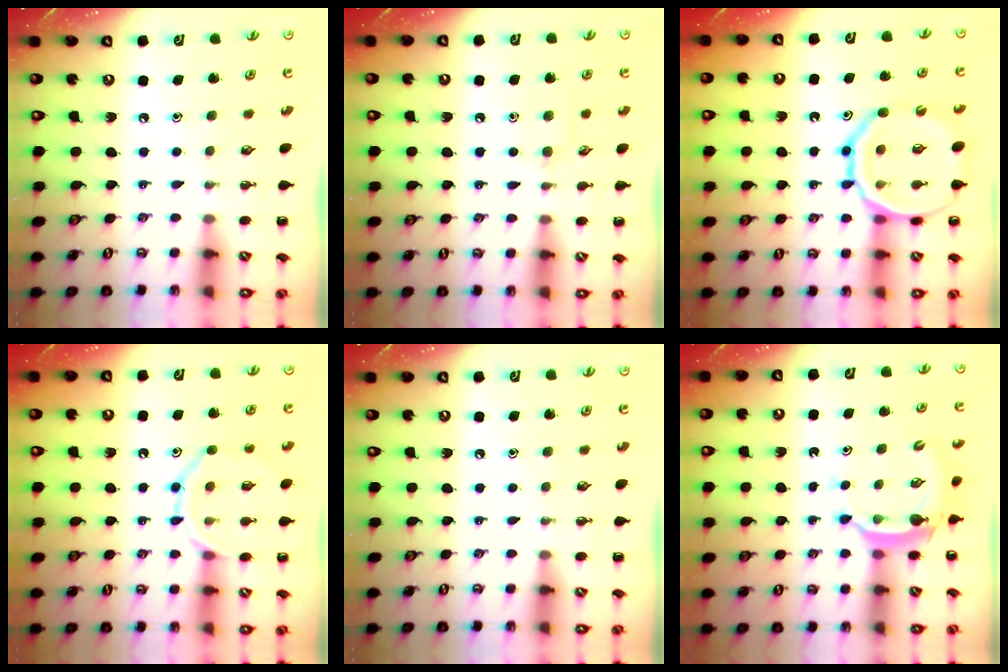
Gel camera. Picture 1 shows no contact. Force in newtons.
{"total": 2.8, "press": 2.7, "slide": 0.9}
{"total": 17.8, "press": 17.6, "slide": 2.5}
{"total": 11.5, "press": 11.5, "slide": 0.8}
{"total": 0.0}
{"total": 5.2, "press": 5.1, "slide": 1.0}